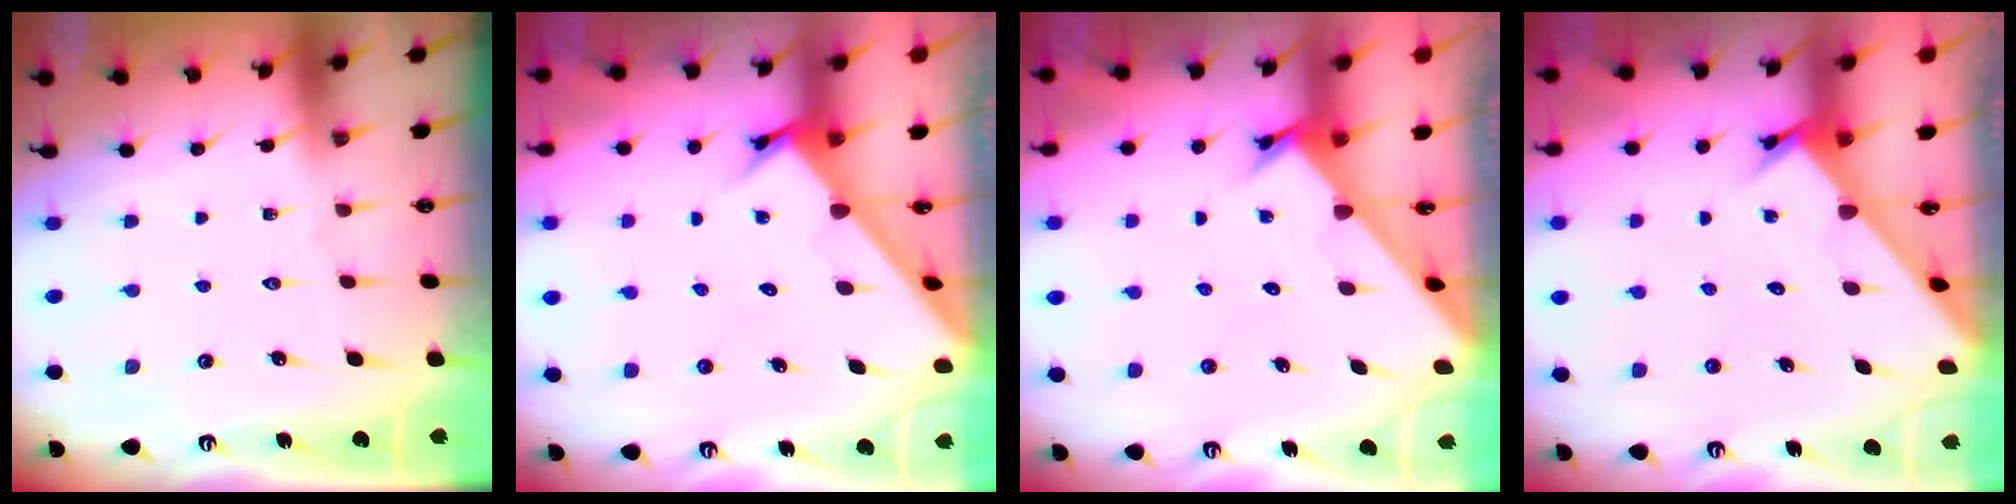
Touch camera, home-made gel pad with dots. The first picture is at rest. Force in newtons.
{"total": 2.8, "press": 2.8, "slide": 0.2}
{"total": 2.2, "press": 2.2, "slide": 0.2}
{"total": 2.2, "press": 2.2, "slide": 0.1}